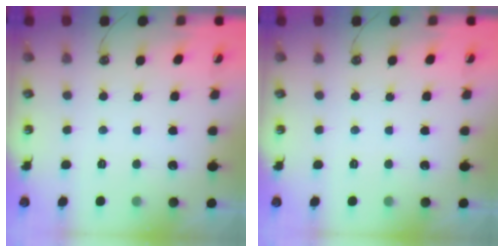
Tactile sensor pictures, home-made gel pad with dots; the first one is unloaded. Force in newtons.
{"total": 0.0}